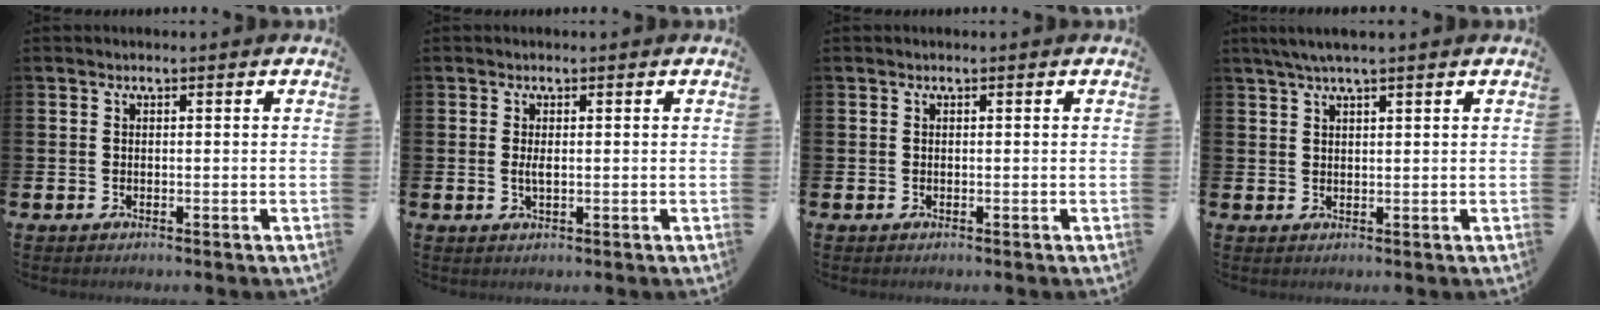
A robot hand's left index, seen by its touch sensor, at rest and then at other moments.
{"total": 1.3, "force": [0.1, 0.4, 1.3], "torque": [-0.019, 0.000, 0.000]}
{"total": 0.0}
{"total": 2.7, "force": [2.2, 0.1, 1.7], "torque": [-0.037, 0.003, 0.039]}